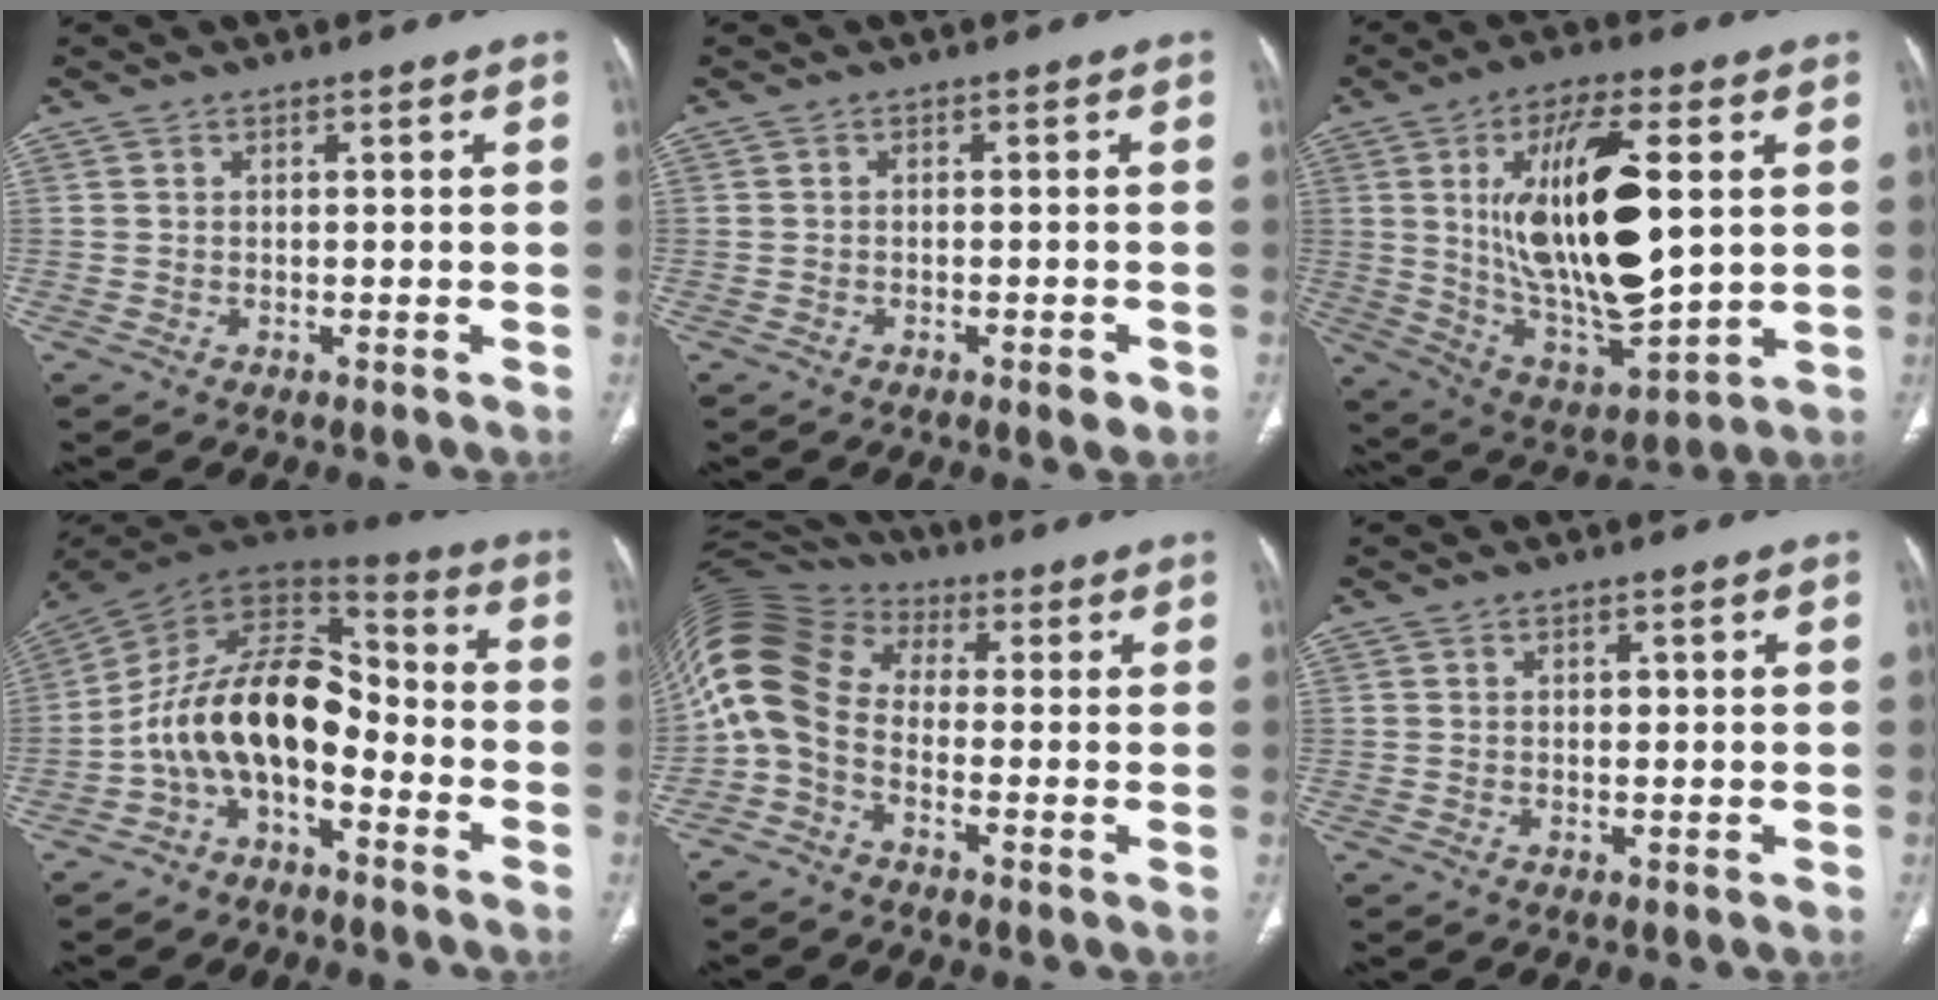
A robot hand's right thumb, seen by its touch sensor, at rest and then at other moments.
{"total": 2.3, "force": [-1.2, 0.7, 1.8], "torque": [-0.025, 0.000, -0.017]}
{"total": 23.3, "force": [3.9, 9.1, 21.2], "torque": [-0.357, -0.021, 0.075]}
{"total": 14.8, "force": [-5.1, 8.3, 11.1], "torque": [-0.177, 0.093, -0.102]}
{"total": 13.1, "force": [-1.6, 9.2, 9.2], "torque": [-0.197, 0.053, -0.047]}
{"total": 0.6, "force": [0.2, 0.4, 0.4], "torque": [0.001, -0.002, 0.002]}